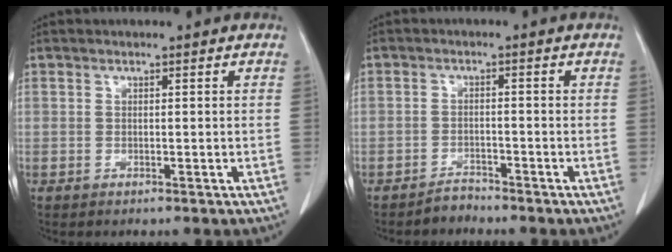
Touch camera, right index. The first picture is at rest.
{"total": 1.9, "force": [-1.9, 0.5, -0.2], "torque": [0.009, -0.001, -0.032]}